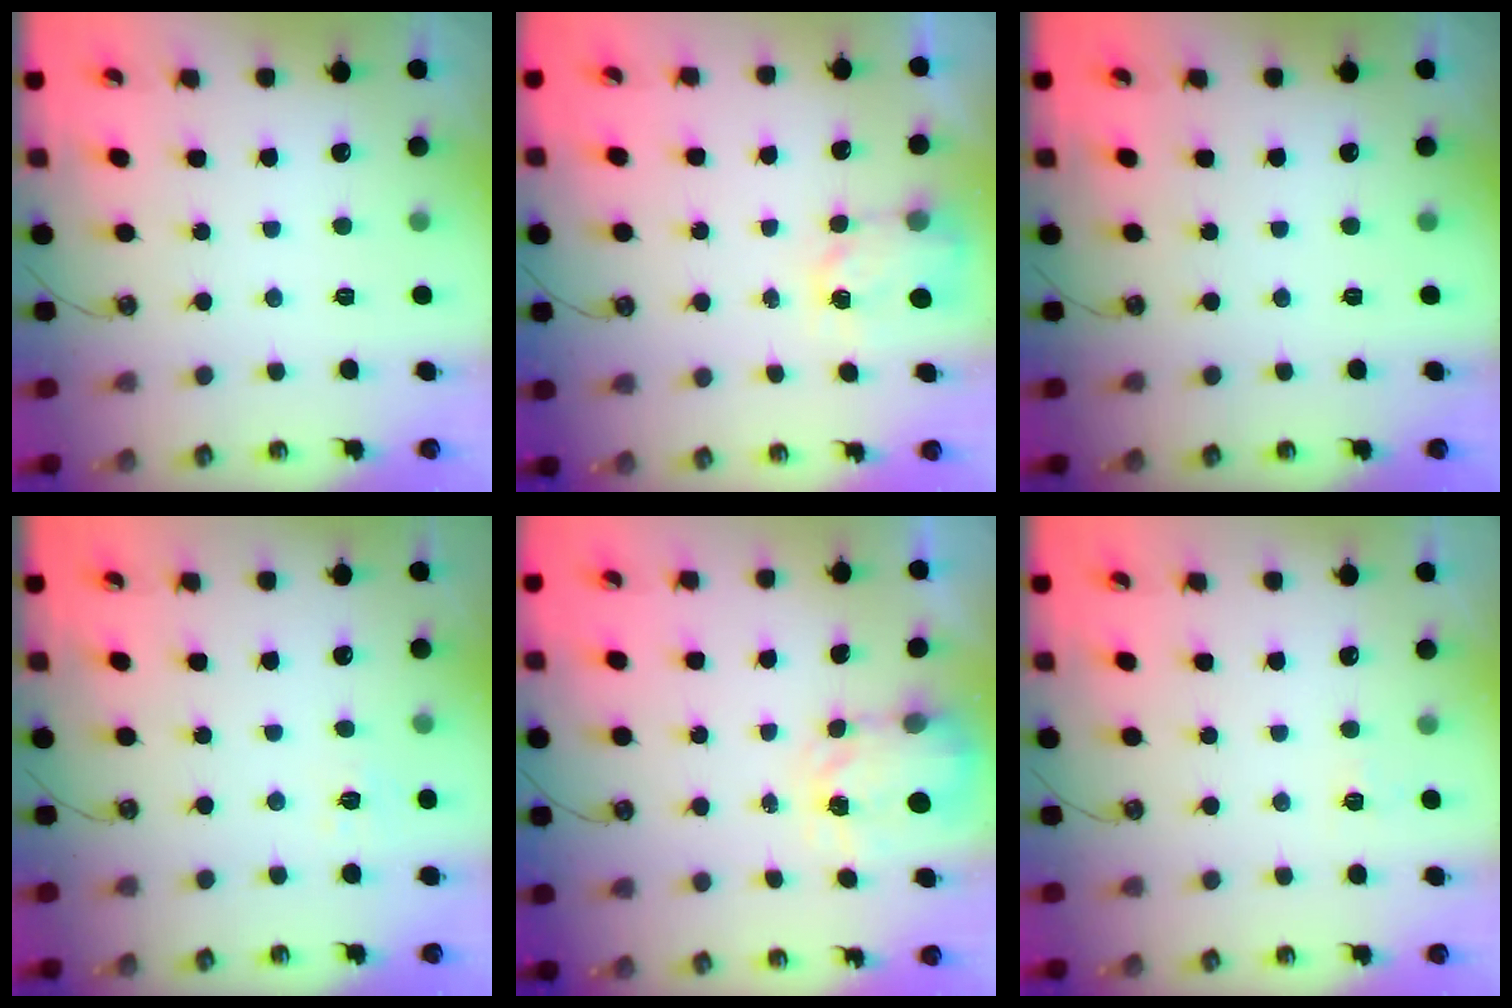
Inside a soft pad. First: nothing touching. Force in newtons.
{"total": 3.7, "press": 3.7, "slide": 0.5}
{"total": 0.0}
{"total": 5.8, "press": 5.8, "slide": 0.5}
{"total": 3.8, "press": 3.8, "slide": 0.5}
{"total": 2.7, "press": 2.7, "slide": 0.3}